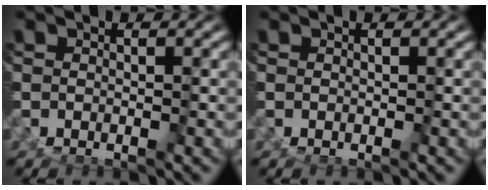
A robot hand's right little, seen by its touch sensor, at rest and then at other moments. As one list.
[{"total": 0.0}]